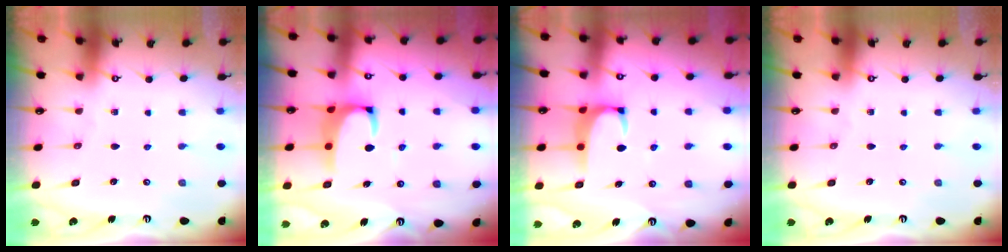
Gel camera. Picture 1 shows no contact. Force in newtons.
{"total": 2.8, "press": 2.4, "slide": 1.4}
{"total": 2.0, "press": 1.9, "slide": 0.7}
{"total": 0.0}